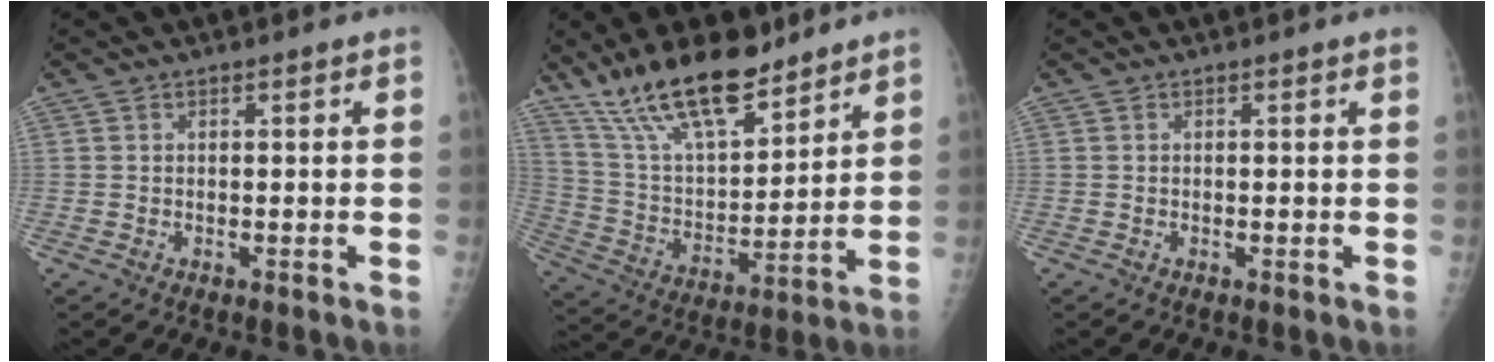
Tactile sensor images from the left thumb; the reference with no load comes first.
{"total": 18.5, "force": [14.0, 6.4, 10.2], "torque": [-0.147, -0.072, 0.260]}
{"total": 0.6, "force": [0.4, -0.1, 0.4], "torque": [-0.010, 0.002, 0.007]}